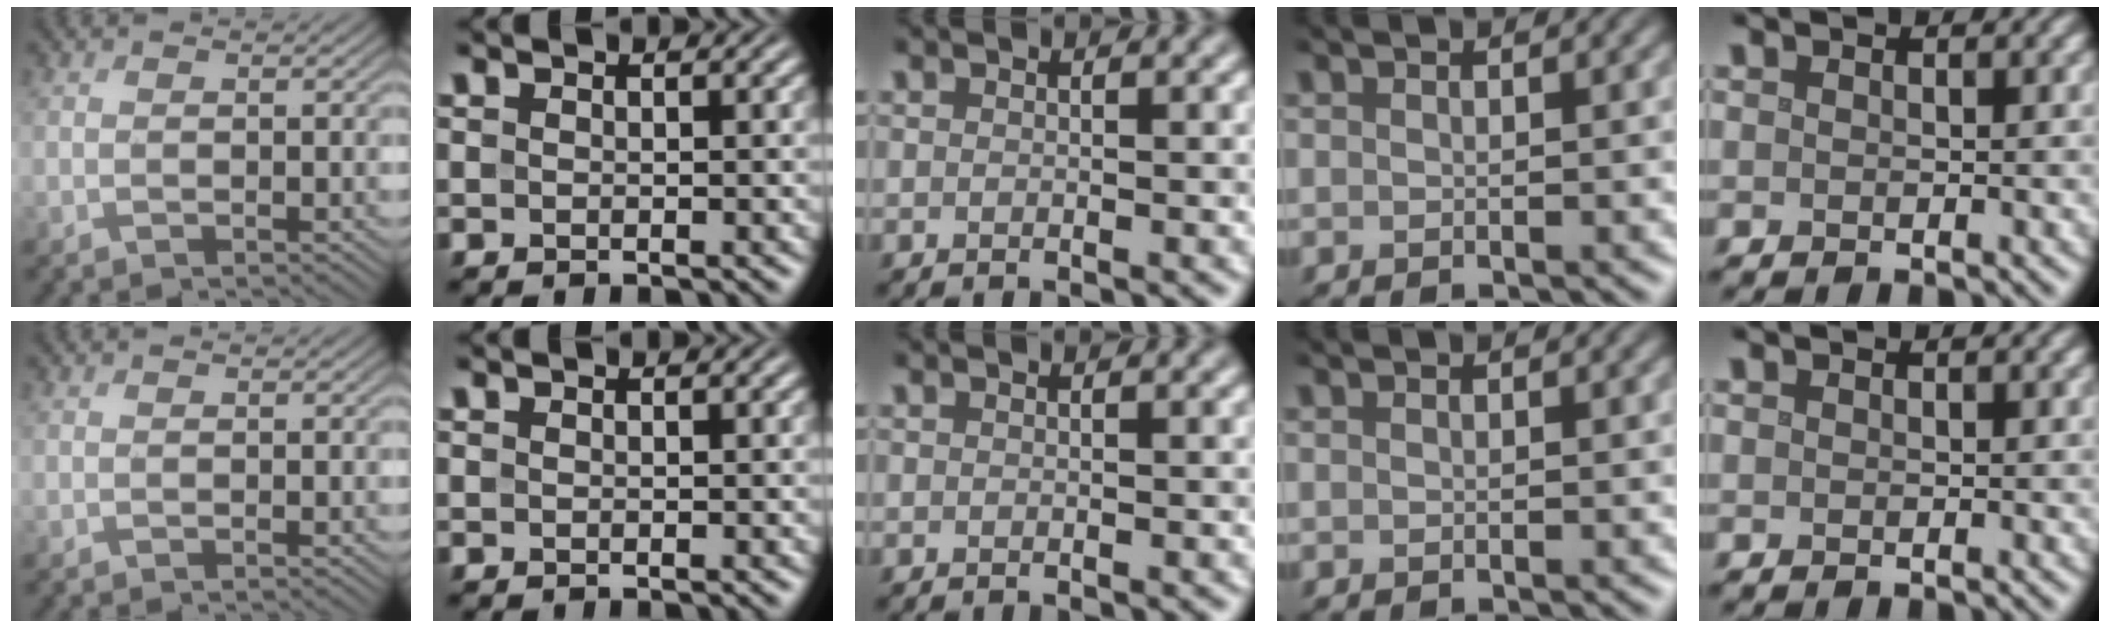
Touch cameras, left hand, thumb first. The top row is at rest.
{}